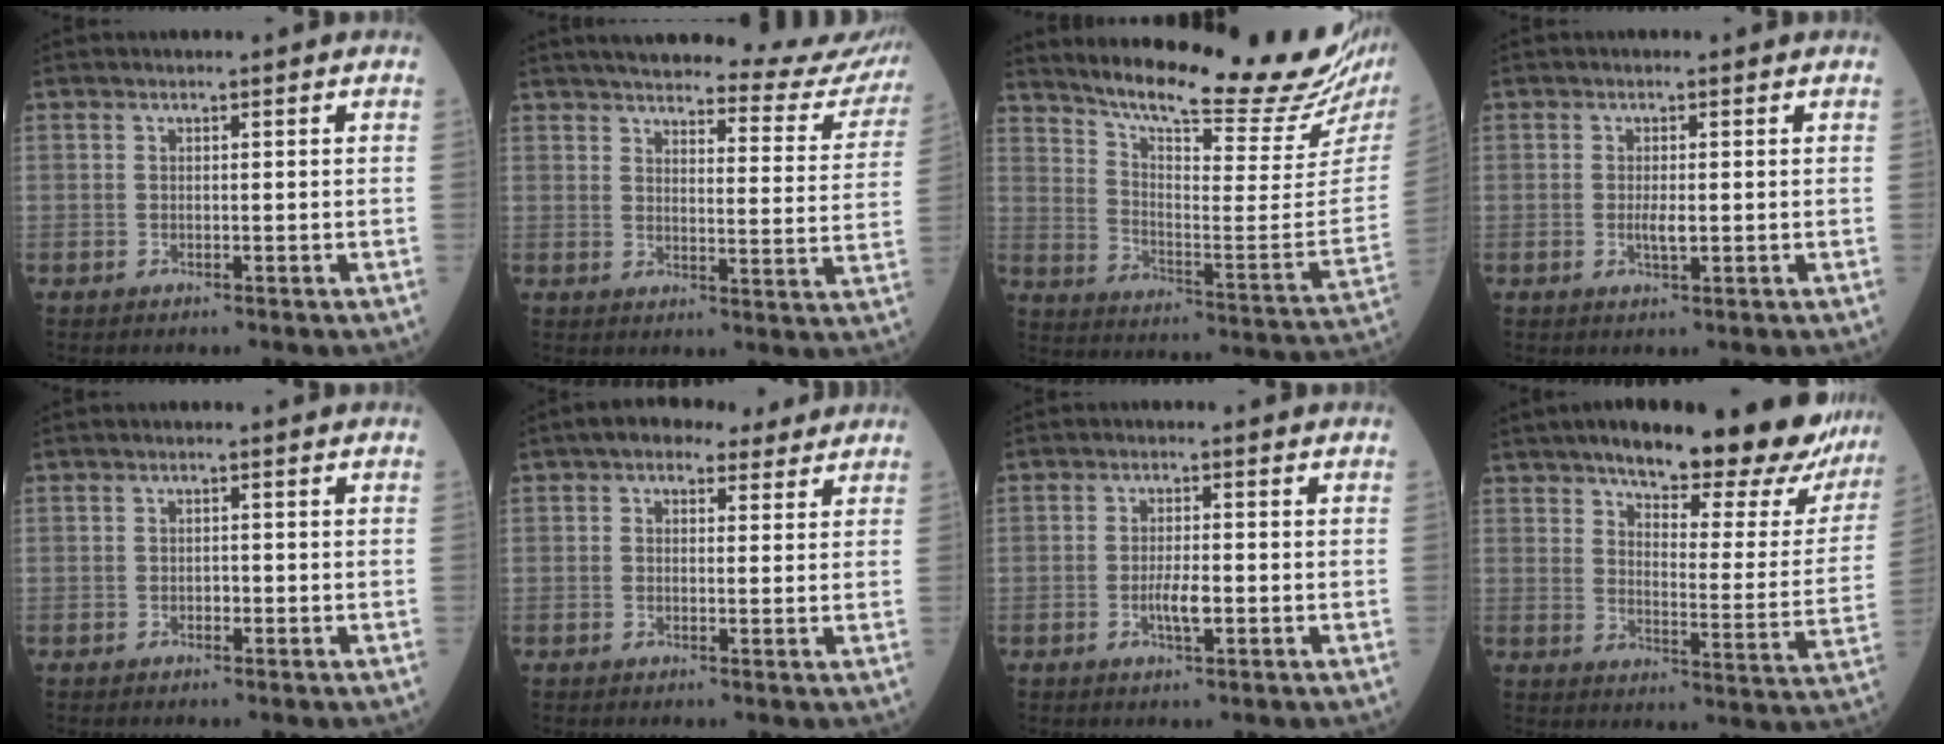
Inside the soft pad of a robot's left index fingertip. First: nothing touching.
{"total": 21.1, "force": [19.6, 2.7, 7.2], "torque": [-0.088, -0.044, 0.231]}
{"total": 25.3, "force": [22.1, 0.9, 12.4], "torque": [-0.204, -0.084, 0.300]}
{"total": 1.9, "force": [0.0, 0.4, 1.9], "torque": [-0.040, -0.002, 0.001]}
{"total": 0.7, "force": [-0.1, 0.4, 0.5], "torque": [-0.007, 0.002, -0.005]}
{"total": 5.6, "force": [4.1, 2.8, 2.7], "torque": [-0.039, 0.029, 0.061]}
{"total": 3.0, "force": [-0.7, 0.6, 2.9], "torque": [-0.059, -0.002, -0.012]}
{"total": 23.1, "force": [19.4, 4.8, 11.6], "torque": [-0.143, -0.041, 0.228]}